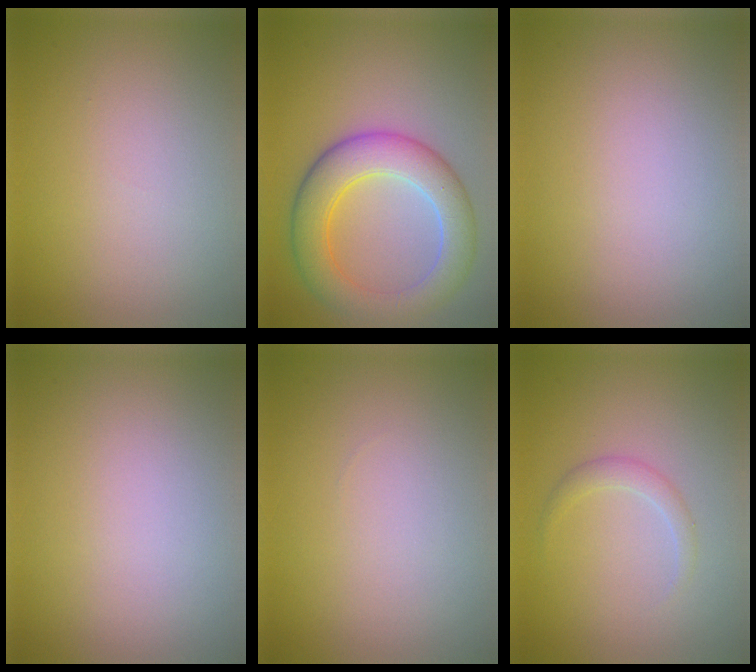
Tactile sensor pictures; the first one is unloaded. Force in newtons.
{"total": 6.6, "press": 6.6, "slide": 0.2}
{"total": 0.0}
{"total": 0.0}
{"total": 0.0}
{"total": 1.2, "press": 1.2, "slide": 0.0}